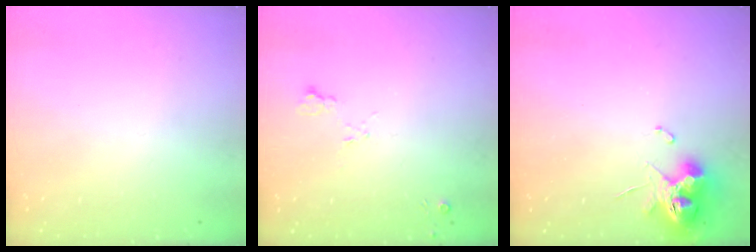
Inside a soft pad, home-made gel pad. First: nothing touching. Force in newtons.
{"total": 4.6, "press": 4.5, "slide": 0.9}
{"total": 9.9, "press": 9.8, "slide": 1.1}